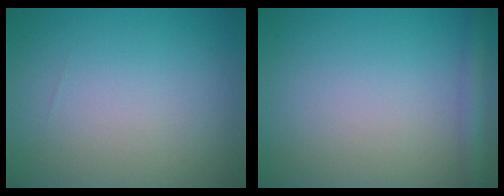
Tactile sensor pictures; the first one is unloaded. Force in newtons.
{"total": 2.1, "press": 2.1, "slide": 0.1}